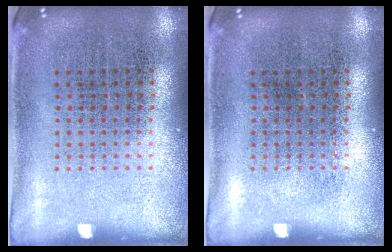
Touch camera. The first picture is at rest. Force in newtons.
{"total": 0.0}